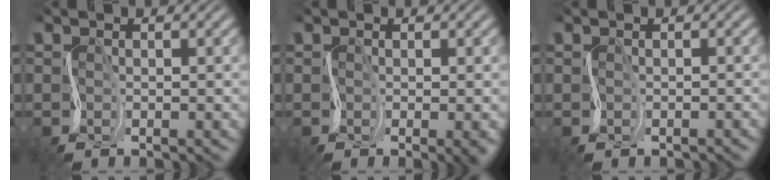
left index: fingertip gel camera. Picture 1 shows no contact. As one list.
[{"total": 2.9, "force": [-0.8, 1.1, 2.6], "torque": [-0.038, -0.005, 0.001]}, {"total": 0.6, "force": [-0.5, -0.1, -0.2], "torque": [0.004, 0.008, -0.005]}]